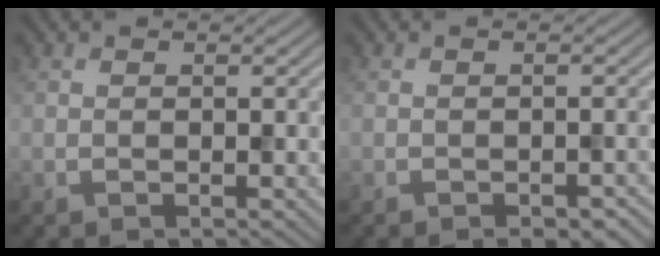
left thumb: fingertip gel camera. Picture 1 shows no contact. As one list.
[{"total": 3.0, "force": [-2.3, 0.9, 1.8], "torque": [-0.027, -0.004, -0.020]}]